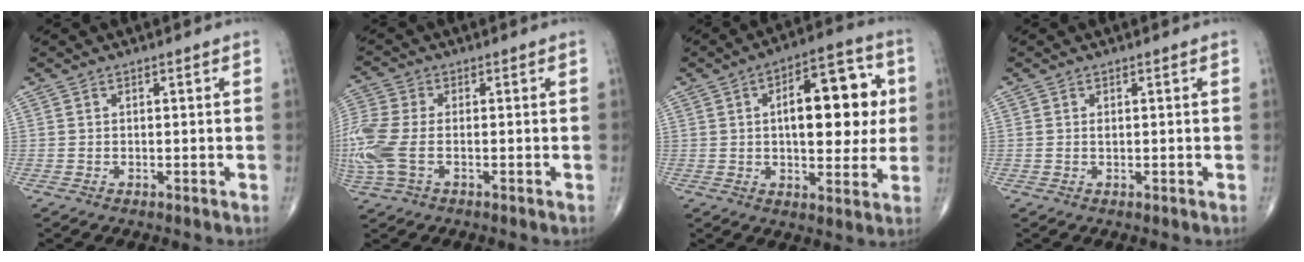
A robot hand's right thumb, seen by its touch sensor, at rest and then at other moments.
{"total": 11.0, "force": [-1.8, 6.1, 8.9], "torque": [-0.250, 0.007, -0.033]}
{"total": 17.1, "force": [2.6, 8.1, 14.9], "torque": [-0.174, 0.013, 0.034]}
{"total": 0.7, "force": [0.2, 0.3, 0.6], "torque": [-0.013, 0.002, 0.005]}